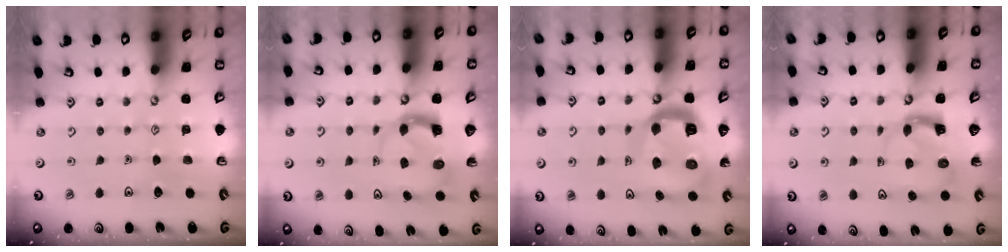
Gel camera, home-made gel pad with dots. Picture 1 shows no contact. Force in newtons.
{"total": 3.6, "press": 3.6, "slide": 0.4}
{"total": 14.6, "press": 14.4, "slide": 1.8}
{"total": 3.8, "press": 3.7, "slide": 0.6}